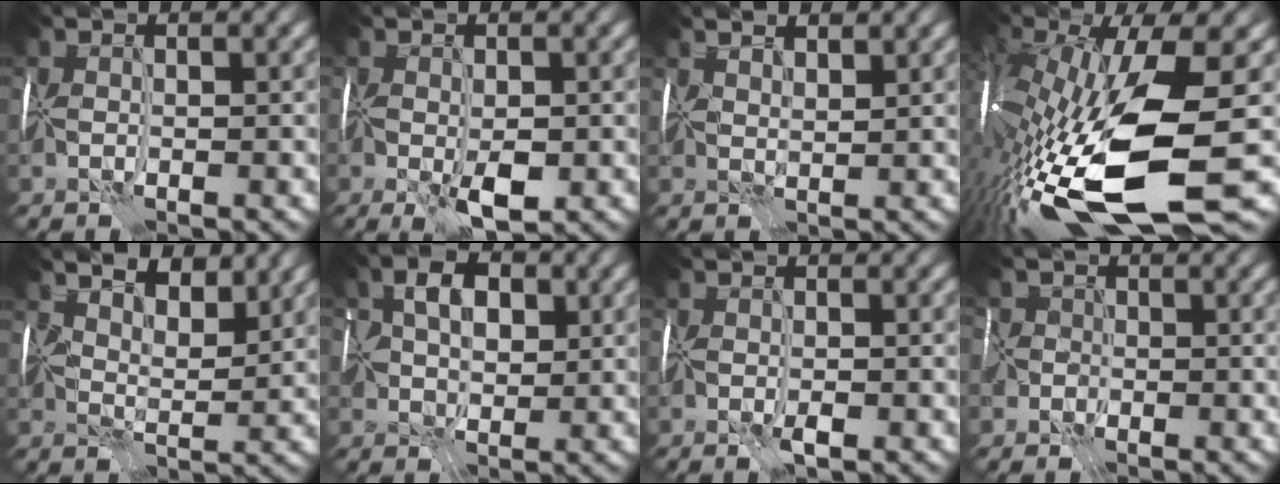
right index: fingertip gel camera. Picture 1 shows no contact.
{"total": 3.5, "force": [-1.3, 1.5, 2.9], "torque": [-0.058, -0.011, -0.017]}
{"total": 2.1, "force": [1.8, 0.6, 1.0], "torque": [-0.021, 0.007, 0.028]}
{"total": 16.3, "force": [-5.8, 4.3, 14.6], "torque": [-0.292, -0.049, -0.087]}
{"total": 5.7, "force": [4.2, 2.3, 3.1], "torque": [-0.042, 0.003, 0.052]}
{"total": 4.7, "force": [1.1, 3.3, 3.2], "torque": [-0.050, 0.003, 0.013]}
{"total": 0.9, "force": [-0.6, 0.3, 0.6], "torque": [-0.017, -0.007, -0.010]}
{"total": 4.1, "force": [-1.3, 3.5, 1.7], "torque": [-0.041, 0.002, -0.030]}